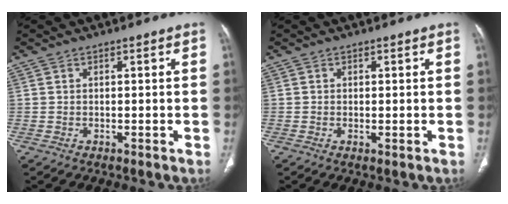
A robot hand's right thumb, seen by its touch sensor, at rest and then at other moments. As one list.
[{"total": 0.7, "force": [-0.1, 0.2, 0.6], "torque": [-0.016, -0.004, -0.002]}]